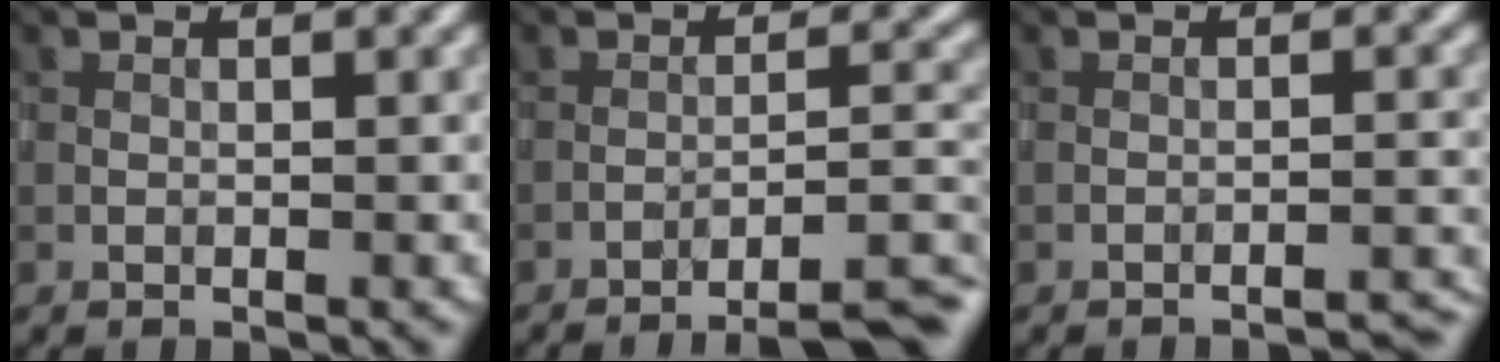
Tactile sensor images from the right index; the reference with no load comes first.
{"total": 8.2, "force": [-6.9, 1.2, 4.2], "torque": [-0.040, 0.018, -0.079]}
{"total": 2.9, "force": [-2.7, 0.3, 0.7], "torque": [-0.002, 0.016, -0.033]}